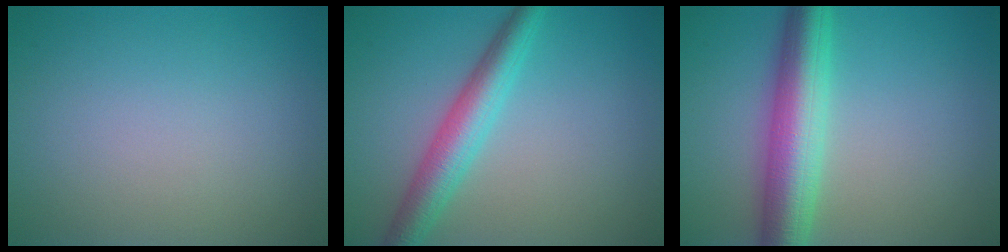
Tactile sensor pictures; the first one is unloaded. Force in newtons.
{"total": 4.4, "press": 4.4, "slide": 0.1}
{"total": 7.0, "press": 7.0, "slide": 0.1}